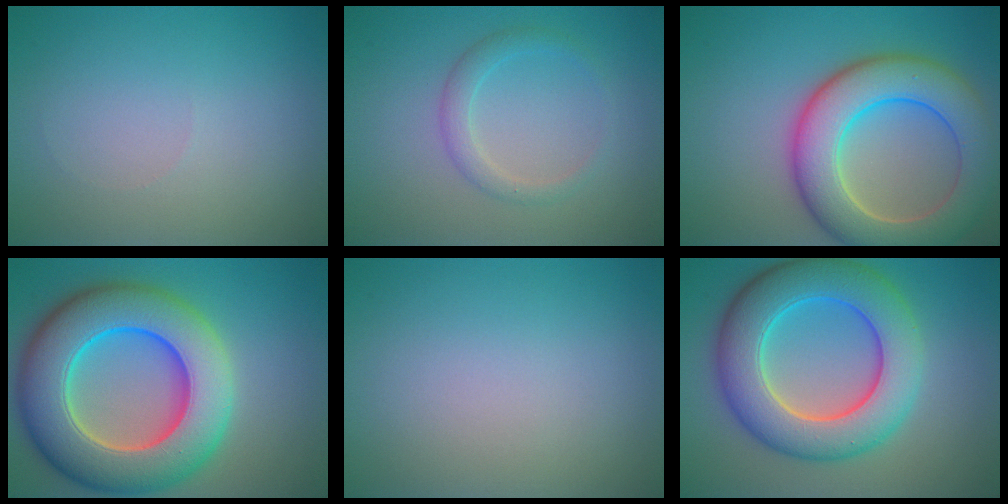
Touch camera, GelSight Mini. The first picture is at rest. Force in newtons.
{"total": 1.9, "press": 1.9, "slide": 0.2}
{"total": 9.3, "press": 9.3, "slide": 0.6}
{"total": 13.3, "press": 13.1, "slide": 2.1}
{"total": 0.0}
{"total": 9.8, "press": 9.8, "slide": 0.6}